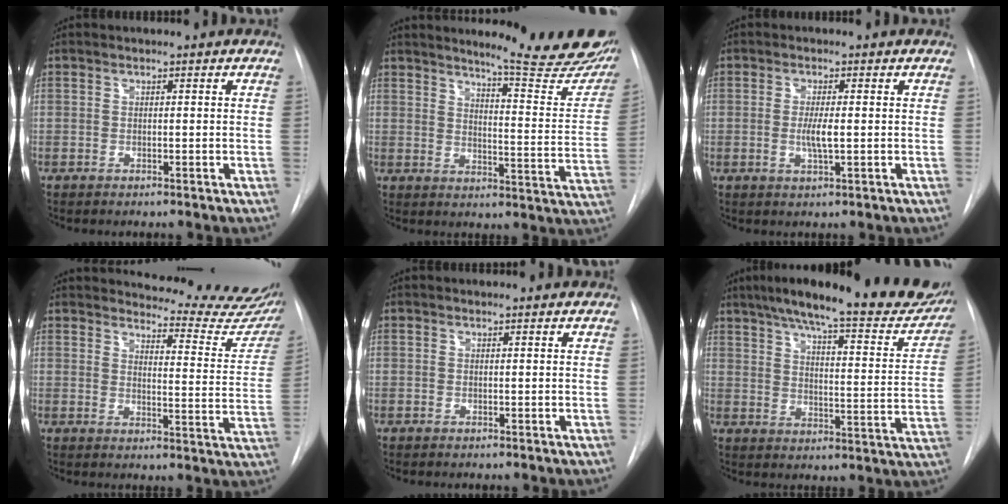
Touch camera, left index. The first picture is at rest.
{"total": 20.4, "force": [17.7, 1.4, 10.0], "torque": [-0.126, -0.089, 0.206]}
{"total": 3.1, "force": [-0.2, 0.4, 3.1], "torque": [-0.061, -0.006, -0.003]}
{"total": 18.2, "force": [17.3, 2.8, 4.6], "torque": [-0.042, -0.097, 0.181]}
{"total": 1.4, "force": [1.4, 0.0, 0.1], "torque": [-0.009, 0.005, 0.014]}
{"total": 26.7, "force": [22.2, 4.6, 14.0], "torque": [-0.209, -0.037, 0.278]}